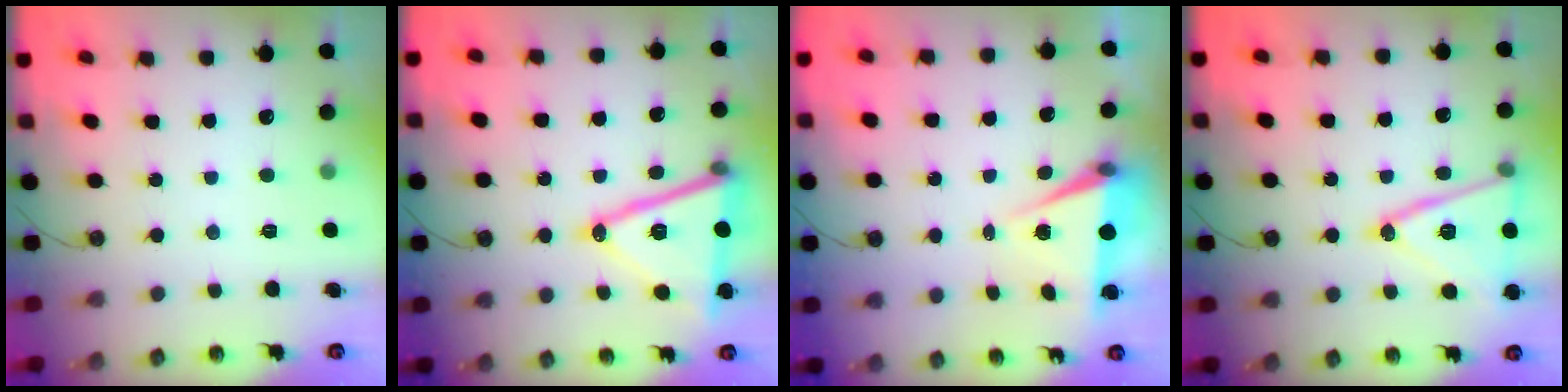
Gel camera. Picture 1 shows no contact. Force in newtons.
{"total": 19.2, "press": 18.8, "slide": 3.7}
{"total": 6.7, "press": 5.0, "slide": 4.4}
{"total": 17.5, "press": 17.2, "slide": 3.4}